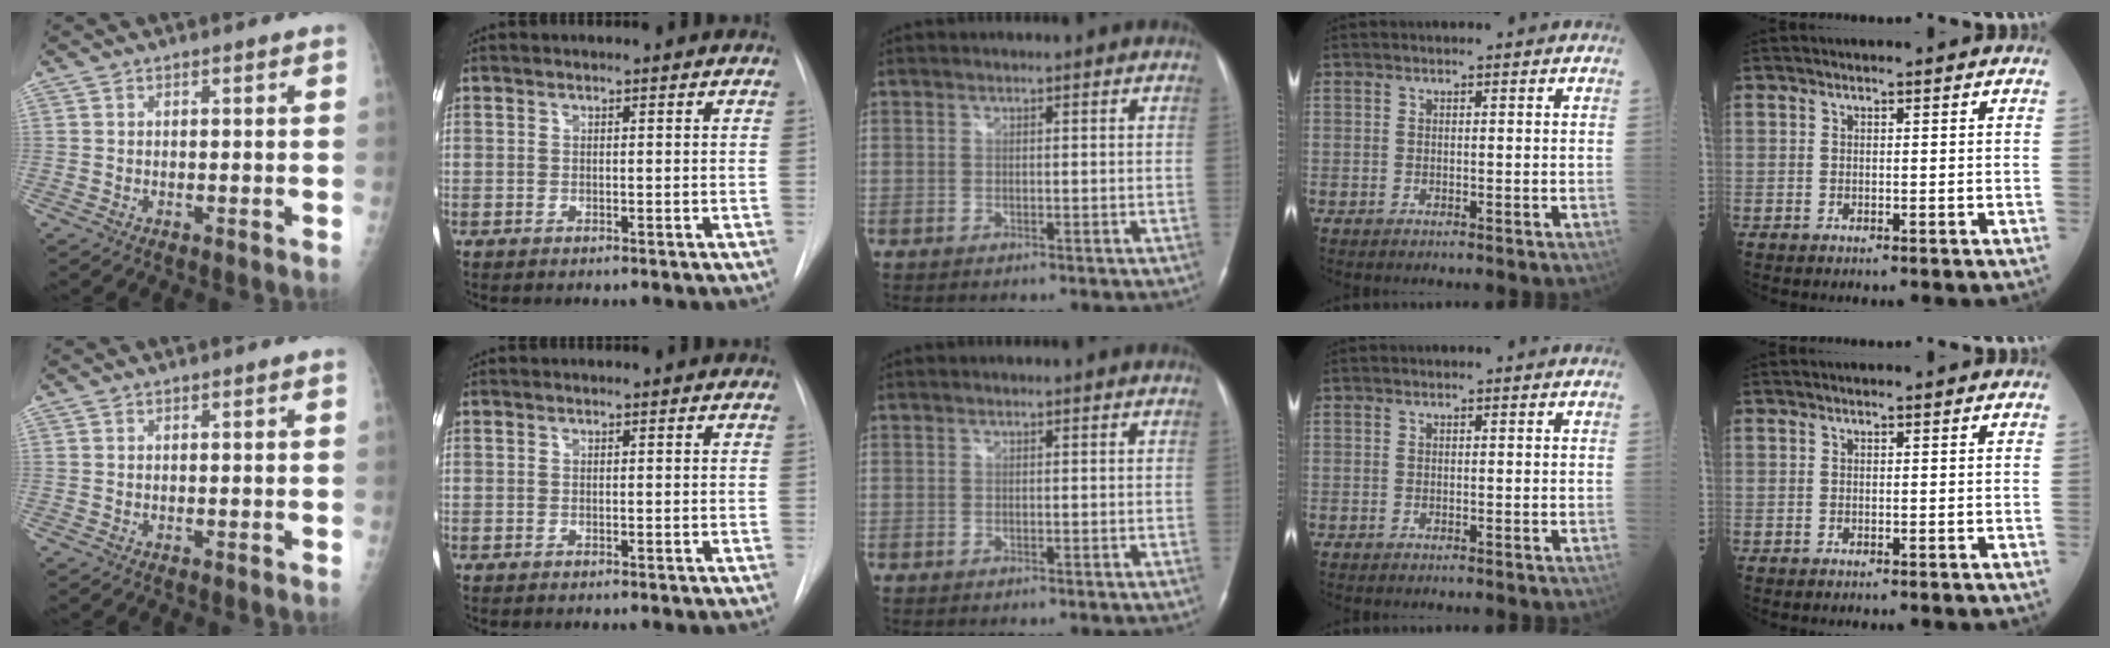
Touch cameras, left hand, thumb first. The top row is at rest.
{}